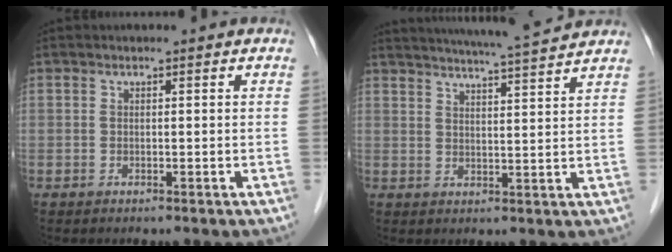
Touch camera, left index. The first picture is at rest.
{"total": 12.5, "force": [11.5, -0.4, 4.8], "torque": [-0.084, 0.013, 0.153]}